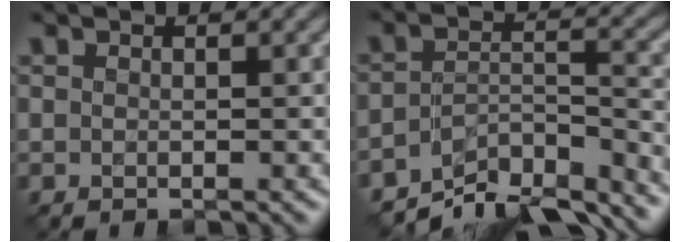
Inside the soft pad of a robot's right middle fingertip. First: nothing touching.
{"total": 8.4, "force": [-7.1, 2.8, 3.6], "torque": [-0.055, -0.007, -0.112]}